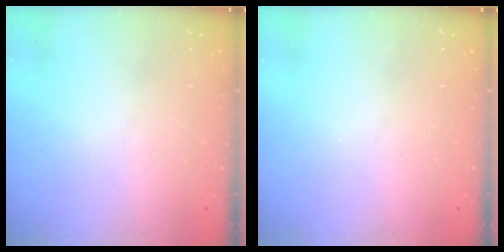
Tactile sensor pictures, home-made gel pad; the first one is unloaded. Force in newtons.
{"total": 0.0}